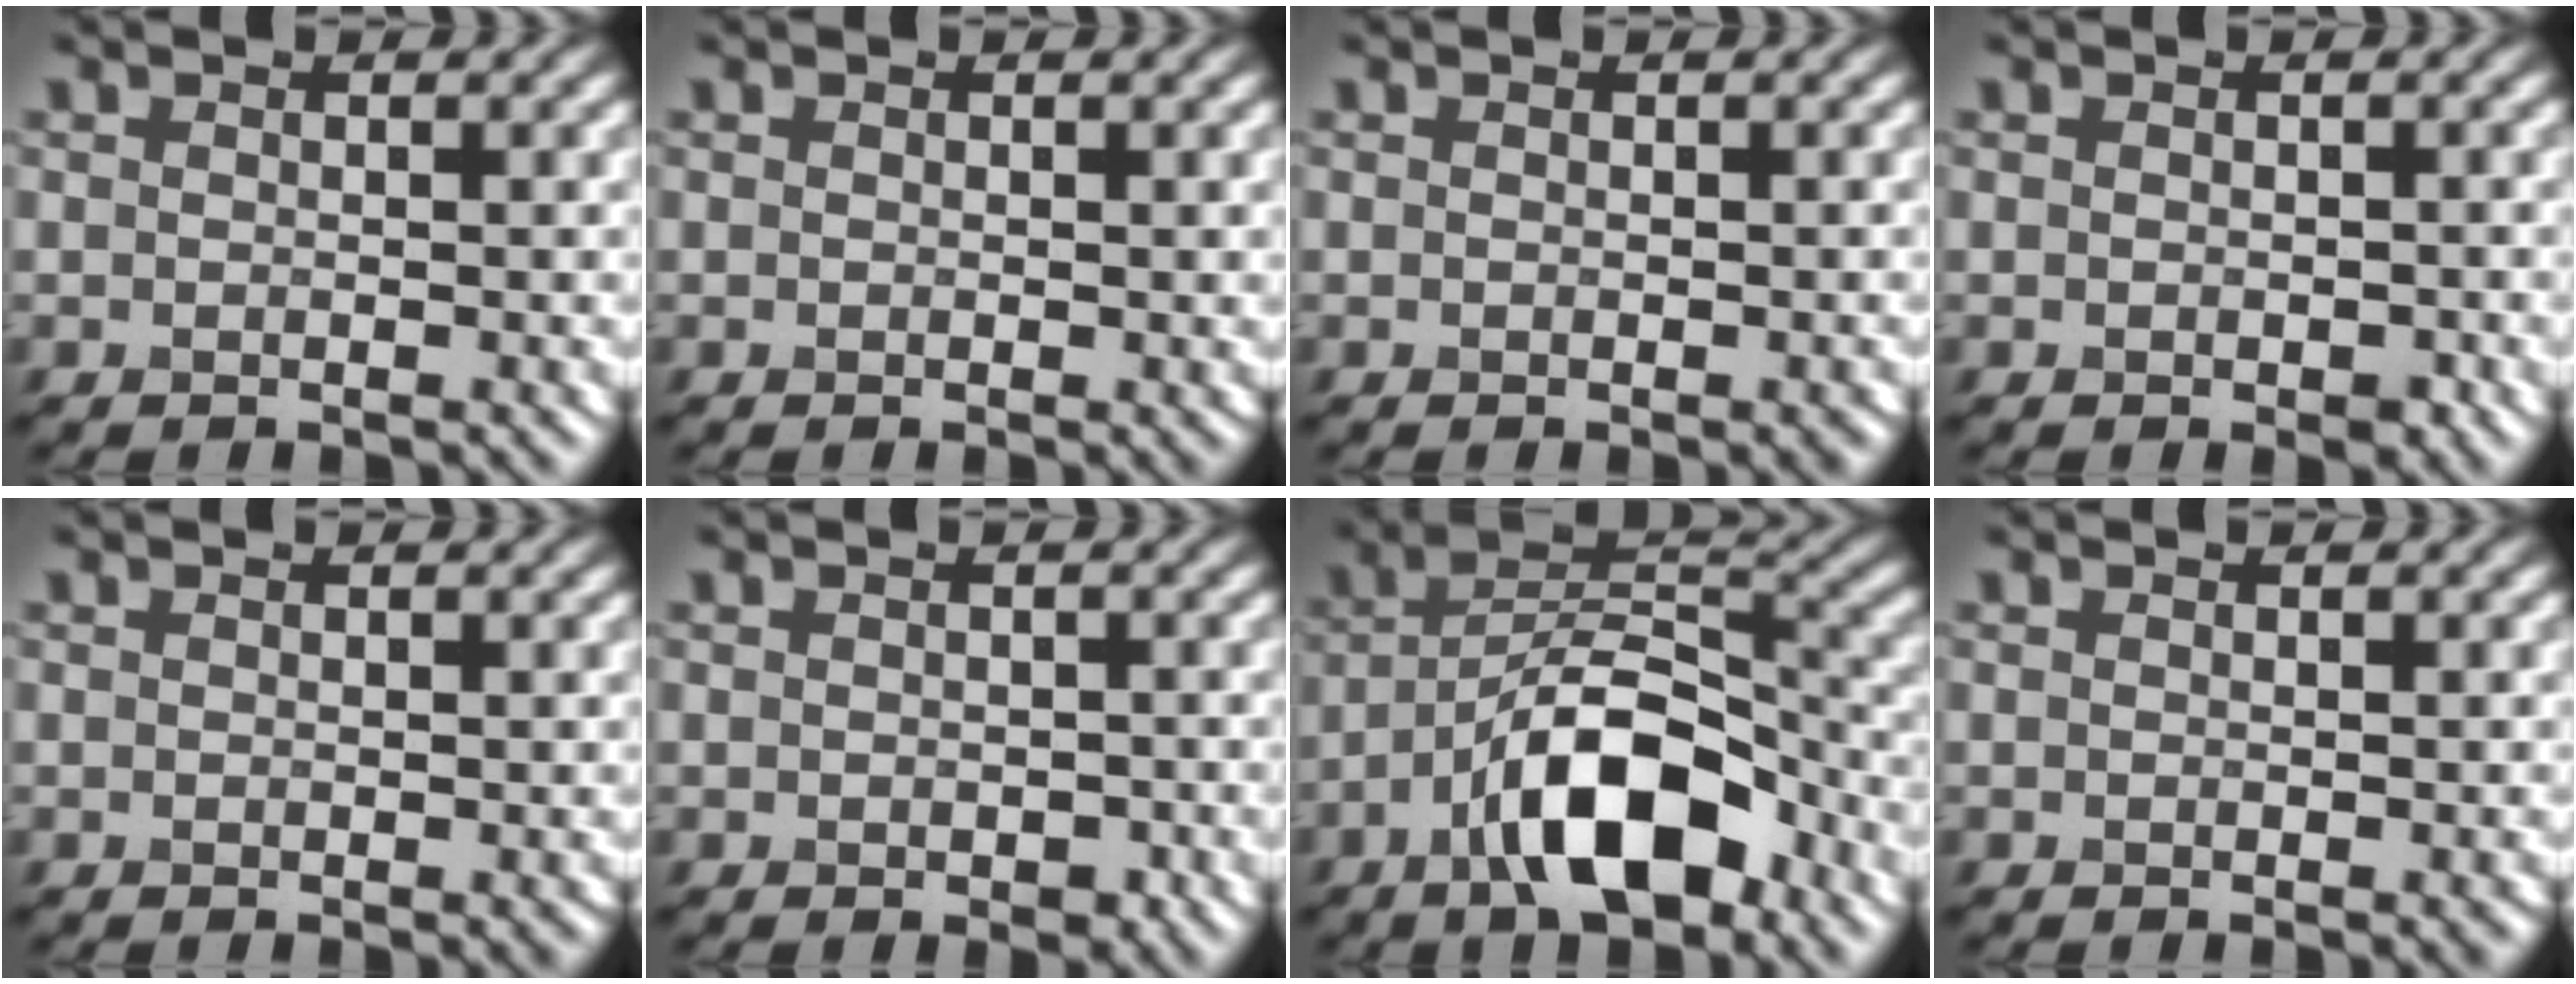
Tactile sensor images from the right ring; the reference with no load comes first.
{"total": 0.0}
{"total": 0.0}
{"total": 0.7, "force": [-0.2, 0.5, 0.4], "torque": [-0.002, -0.004, -0.002]}
{"total": 0.0}
{"total": 1.0, "force": [-0.2, 0.8, 0.6], "torque": [-0.005, -0.006, -0.003]}
{"total": 9.0, "force": [-4.6, 3.8, 6.7], "torque": [-0.107, 0.017, -0.086]}
{"total": 0.0}